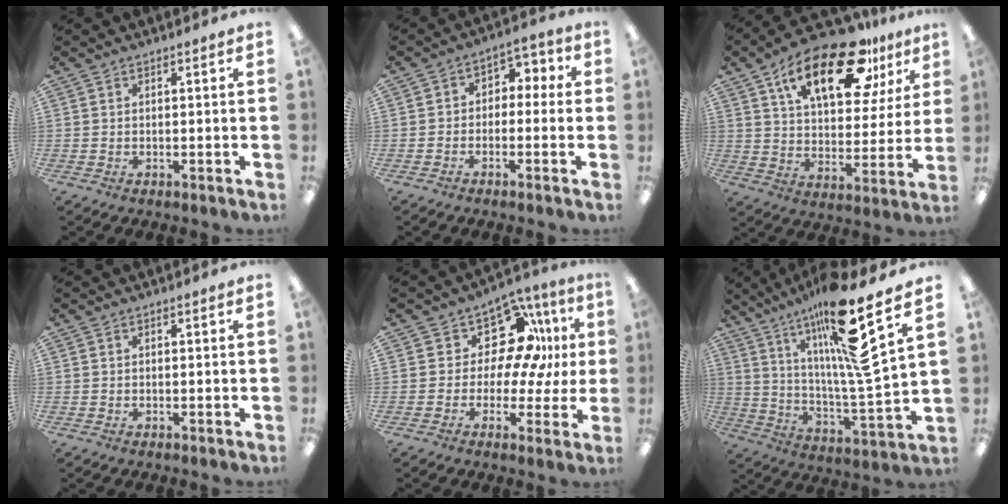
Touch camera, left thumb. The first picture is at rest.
{"total": 4.5, "force": [-1.9, 3.6, 1.8], "torque": [-0.021, 0.025, -0.038]}
{"total": 22.2, "force": [13.3, 9.7, 14.9], "torque": [-0.233, -0.059, 0.220]}
{"total": 0.0}
{"total": 13.3, "force": [5.9, 8.7, 8.1], "torque": [-0.132, -0.029, 0.111]}
{"total": 21.2, "force": [13.8, 2.2, 15.9], "torque": [-0.277, -0.079, 0.210]}